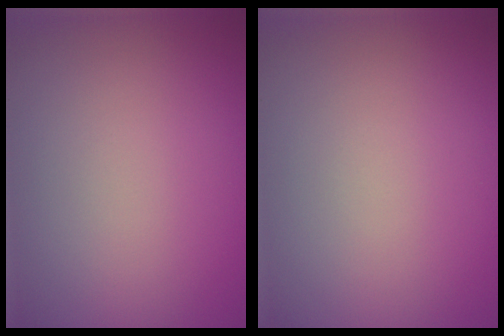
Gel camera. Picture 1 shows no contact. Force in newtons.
{"total": 0.0}